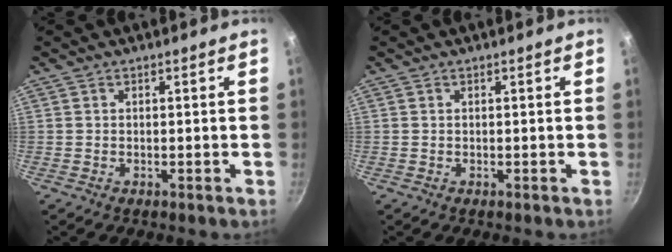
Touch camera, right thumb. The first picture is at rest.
{"total": 0.0}